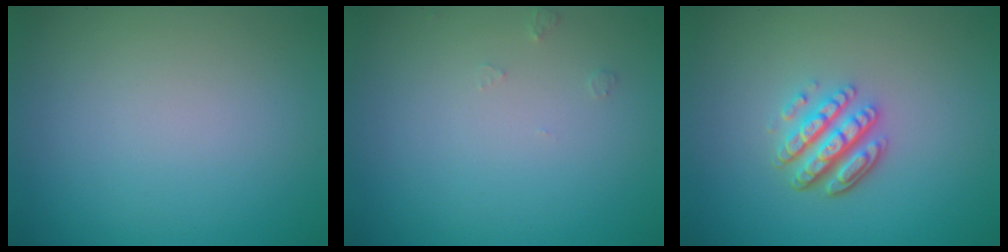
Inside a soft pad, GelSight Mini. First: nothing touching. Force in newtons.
{"total": 0.6, "press": 0.6, "slide": 0.1}
{"total": 4.3, "press": 3.3, "slide": 2.8}